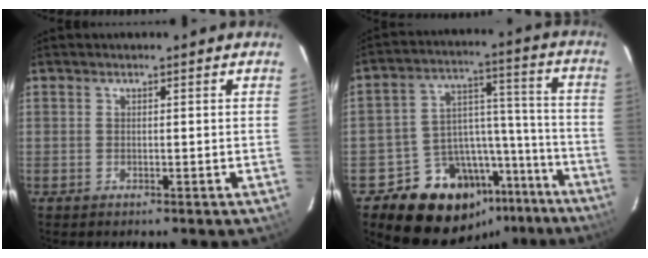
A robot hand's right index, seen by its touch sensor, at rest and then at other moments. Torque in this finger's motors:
{"motor_torque": [1.04, -1.08, 0.23, -0.09]}